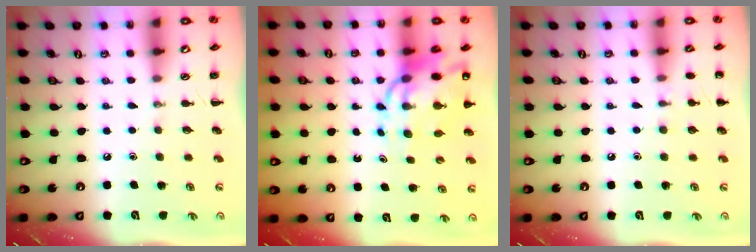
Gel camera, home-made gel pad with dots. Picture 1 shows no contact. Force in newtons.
{"total": 13.6, "press": 13.0, "slide": 4.0}
{"total": 6.3, "press": 6.1, "slide": 1.6}